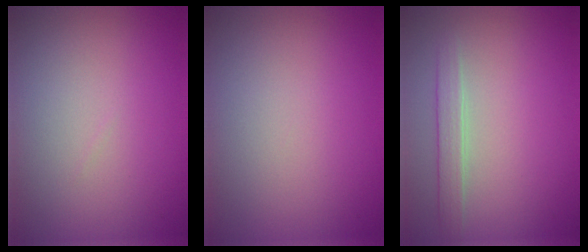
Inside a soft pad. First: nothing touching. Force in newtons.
{"total": 0.0}
{"total": 1.7, "press": 1.7, "slide": 0.0}